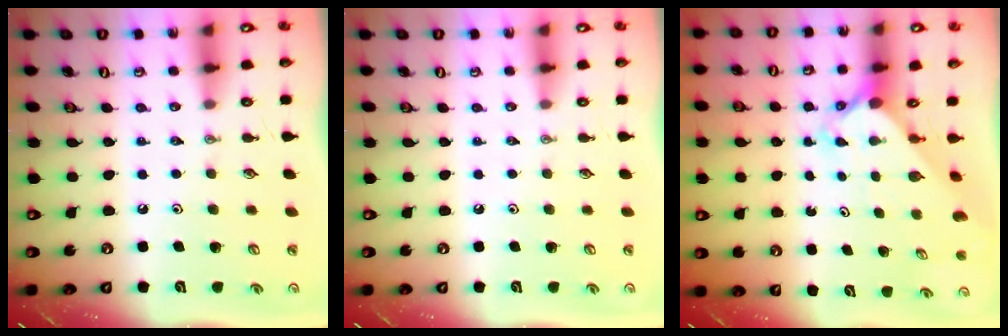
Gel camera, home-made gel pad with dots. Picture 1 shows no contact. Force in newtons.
{"total": 0.0}
{"total": 2.5, "press": 2.5, "slide": 0.2}